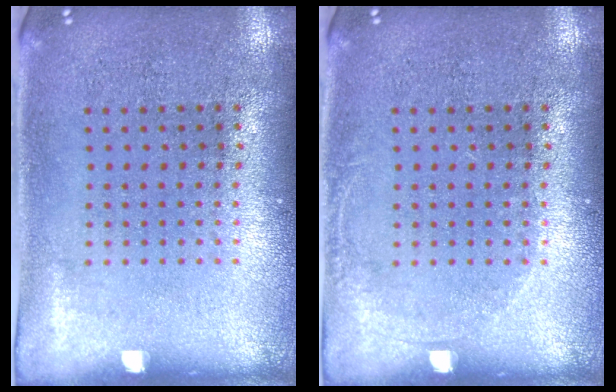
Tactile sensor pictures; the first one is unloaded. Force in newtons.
{"total": 0.7, "press": 0.7, "slide": 0.1}